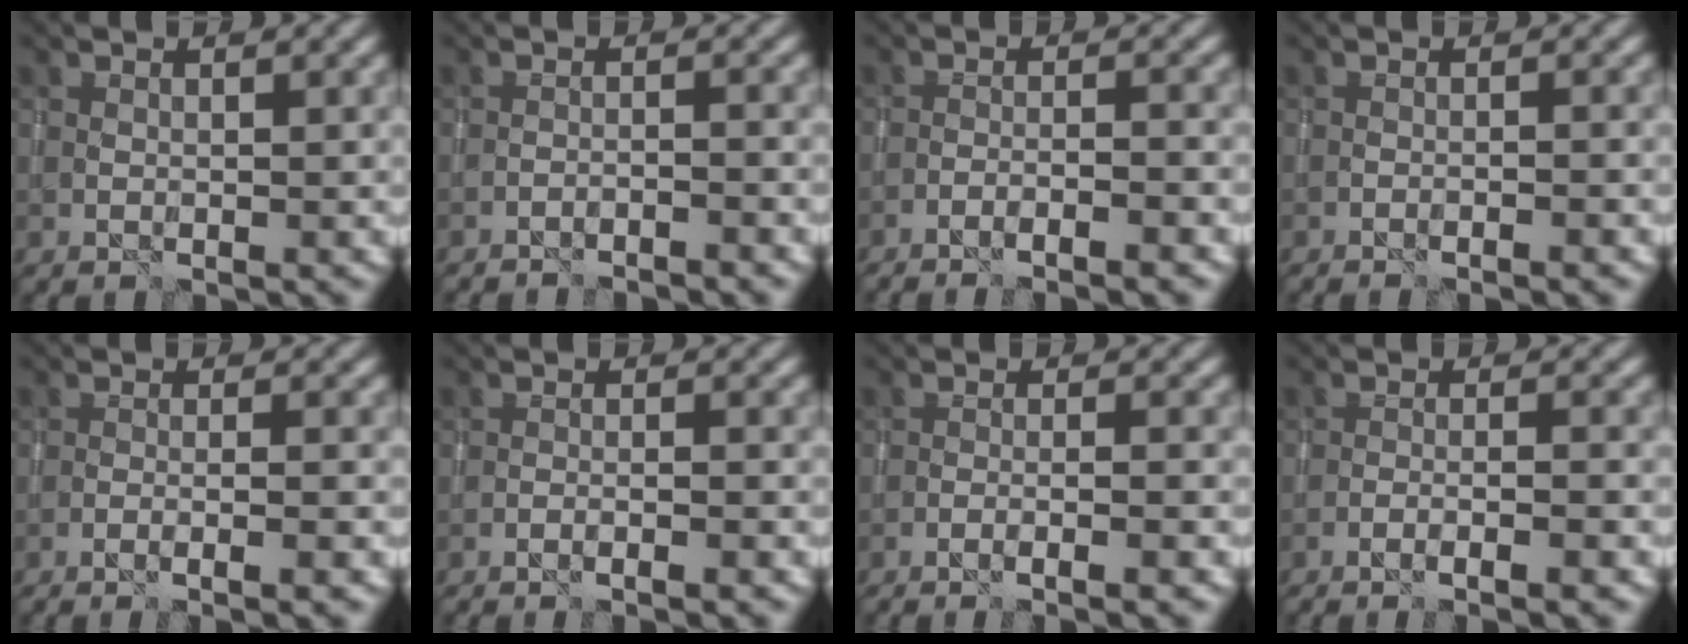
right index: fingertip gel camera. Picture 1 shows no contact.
{"total": 2.7, "force": [-2.5, 0.3, 0.8], "torque": [-0.008, 0.010, -0.040]}
{"total": 4.1, "force": [-3.3, 0.6, 2.4], "torque": [-0.037, 0.007, -0.058]}
{"total": 1.9, "force": [-1.5, 0.3, 1.1], "torque": [-0.019, 0.010, -0.029]}
{"total": 3.6, "force": [-2.0, 0.7, 2.9], "torque": [-0.038, 0.015, -0.043]}
{"total": 2.5, "force": [-1.9, 0.4, 1.6], "torque": [-0.023, 0.010, -0.039]}
{"total": 3.6, "force": [-2.4, 0.5, 2.6], "torque": [-0.036, 0.011, -0.049]}
{"total": 3.6, "force": [-2.5, 0.5, 2.6], "torque": [-0.040, 0.008, -0.051]}